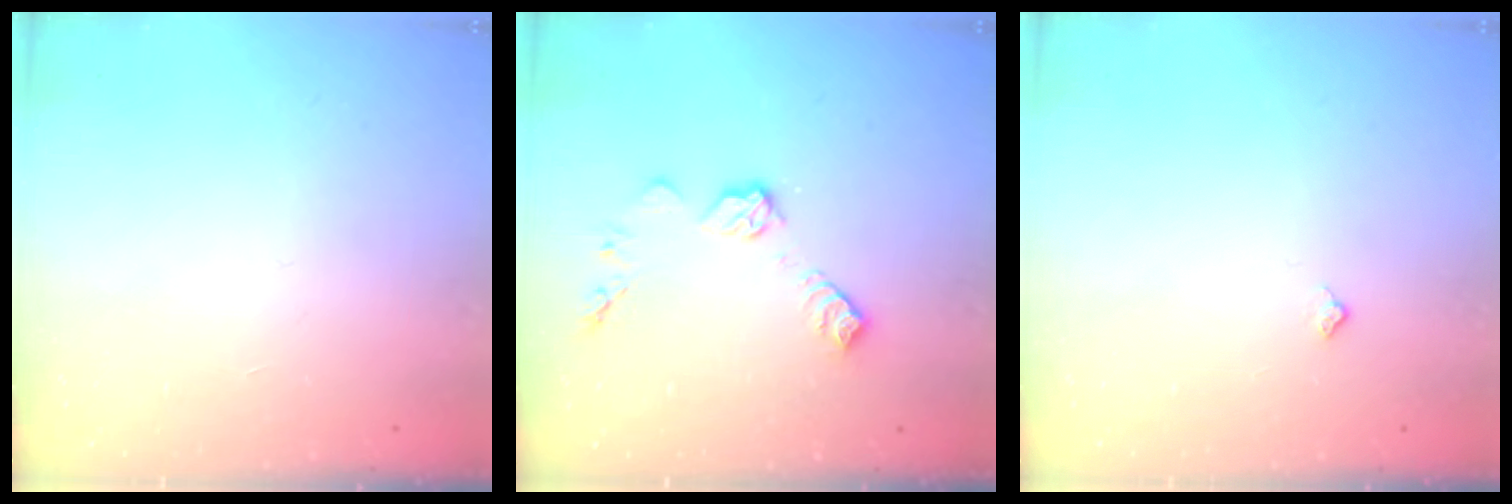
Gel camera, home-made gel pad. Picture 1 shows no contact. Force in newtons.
{"total": 9.0, "press": 9.0, "slide": 0.3}
{"total": 4.1, "press": 4.1, "slide": 0.4}